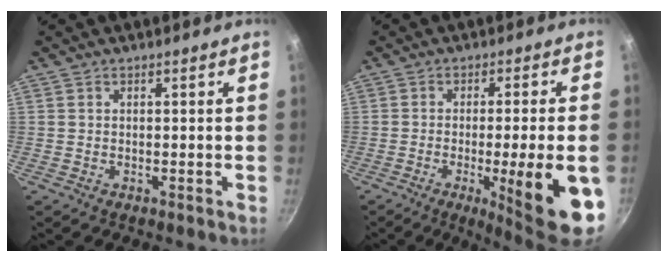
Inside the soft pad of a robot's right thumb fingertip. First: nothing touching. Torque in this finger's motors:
{"motor_torque": [0.04, 1.04, 1.40, -0.16, 0.30]}